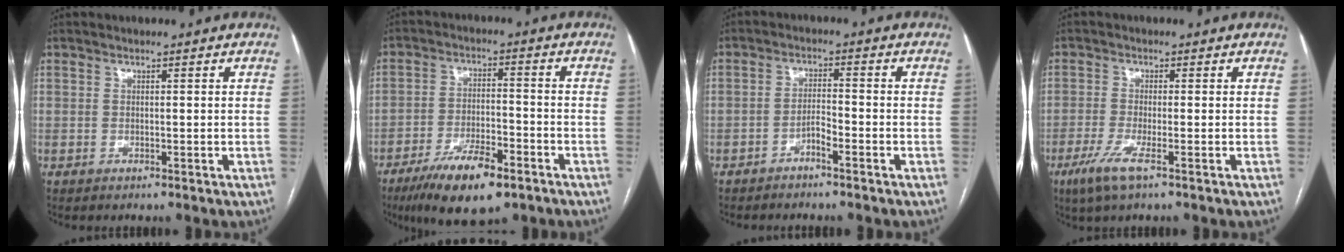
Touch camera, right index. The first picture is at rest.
{"total": 11.8, "force": [-7.5, 3.3, 8.4], "torque": [-0.146, -0.012, -0.124]}
{"total": 2.7, "force": [-2.0, 0.1, 1.8], "torque": [-0.032, 0.005, -0.038]}
{"total": 4.9, "force": [-2.7, 0.3, 4.0], "torque": [-0.085, -0.014, -0.056]}